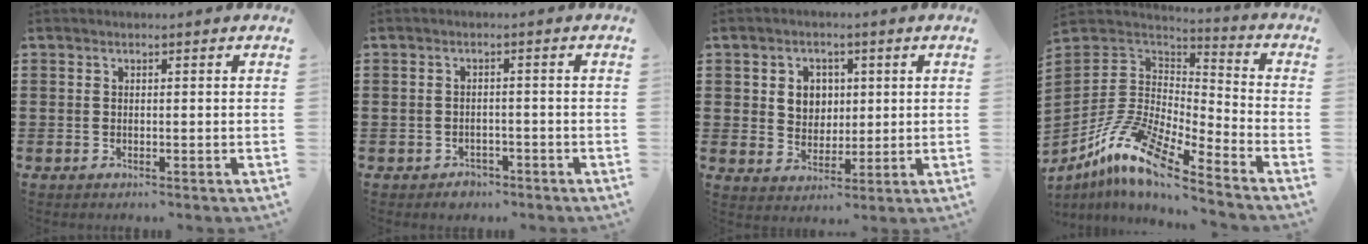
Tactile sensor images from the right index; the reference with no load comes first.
{"total": 1.8, "force": [-1.7, 0.8, -0.1], "torque": [-0.005, 0.001, -0.038]}
{"total": 4.7, "force": [1.1, 4.1, 1.9], "torque": [-0.046, 0.010, 0.016]}
{"total": 12.3, "force": [-9.2, 3.2, 7.5], "torque": [-0.177, 0.008, -0.191]}